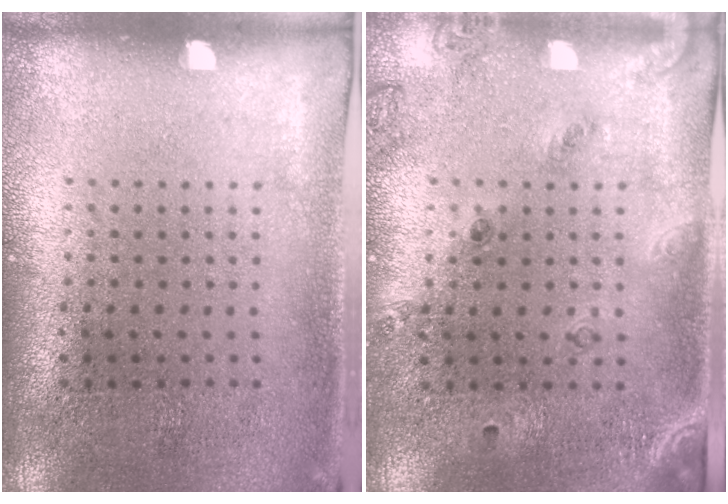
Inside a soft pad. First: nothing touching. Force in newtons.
{"total": 1.5, "press": 1.3, "slide": 0.7}